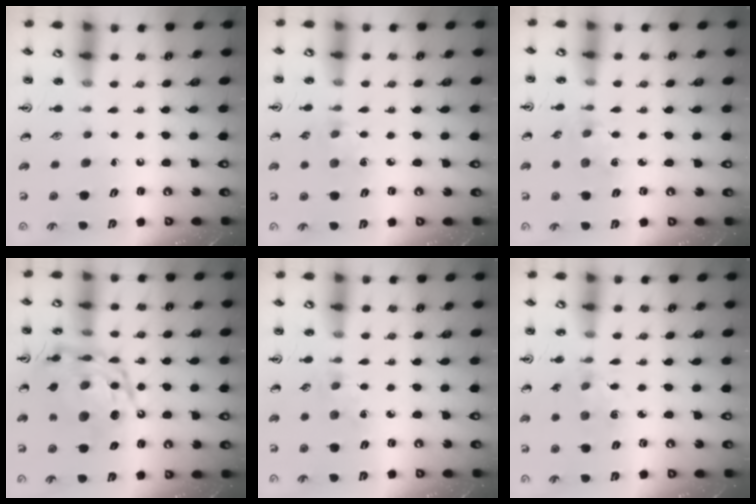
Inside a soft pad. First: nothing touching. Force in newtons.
{"total": 6.8, "press": 6.8, "slide": 0.7}
{"total": 3.4, "press": 3.3, "slide": 0.5}
{"total": 17.9, "press": 17.8, "slide": 1.7}
{"total": 1.9, "press": 1.9, "slide": 0.3}
{"total": 1.9, "press": 1.9, "slide": 0.4}